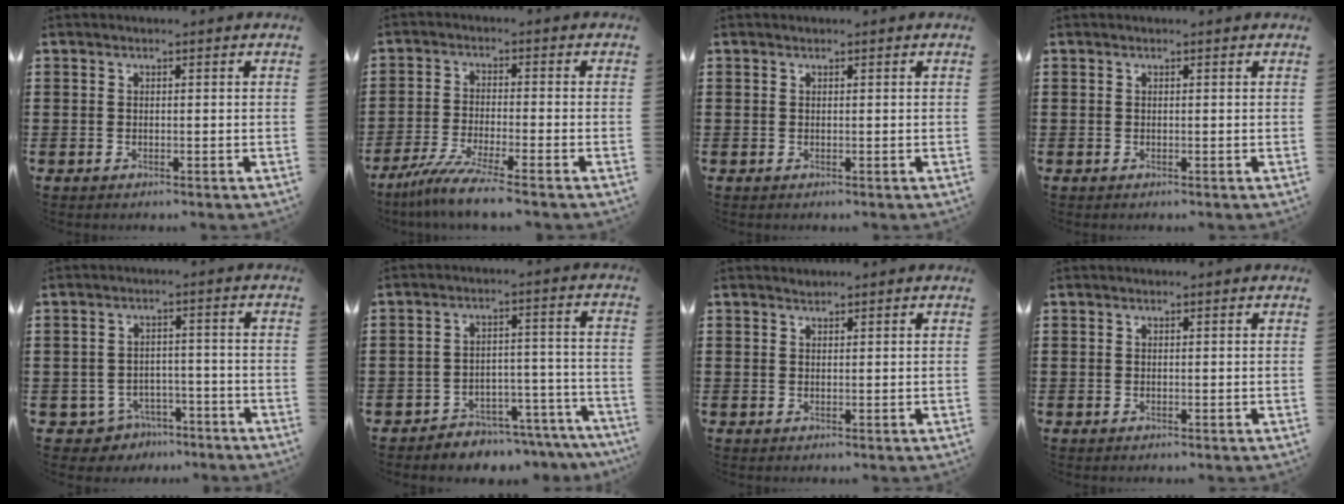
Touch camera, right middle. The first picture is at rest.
{"total": 6.2, "force": [-5.2, -0.5, 3.3], "torque": [-0.079, -0.025, -0.101]}
{"total": 0.0}
{"total": 0.0}
{"total": 3.6, "force": [-3.3, 1.3, 0.2], "torque": [-0.022, 0.001, -0.072]}
{"total": 4.7, "force": [-4.6, 0.7, 0.2], "torque": [-0.007, 0.011, -0.095]}
{"total": 0.7, "force": [0.6, 0.1, -0.1], "torque": [0.000, 0.000, 0.013]}
{"total": 0.0}